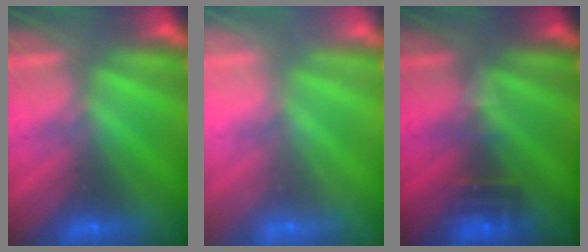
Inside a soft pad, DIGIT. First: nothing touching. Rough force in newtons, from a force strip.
{"total": 2.4}
{"total": 2.7}